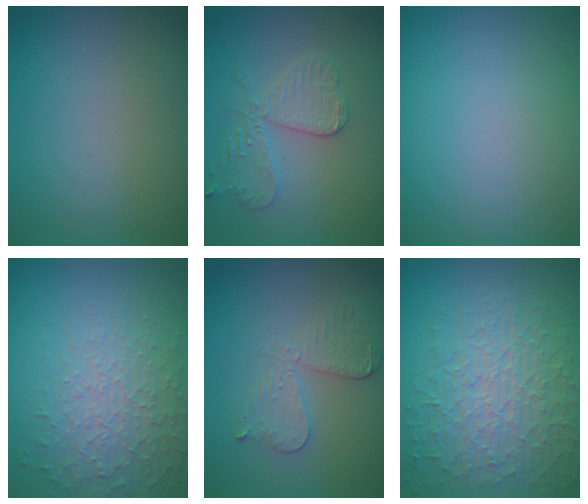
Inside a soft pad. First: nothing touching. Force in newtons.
{"total": 4.2, "press": 3.7, "slide": 2.0}
{"total": 0.0}
{"total": 5.3, "press": 3.4, "slide": 4.0}
{"total": 2.9, "press": 2.7, "slide": 1.2}
{"total": 7.5, "press": 5.4, "slide": 5.1}